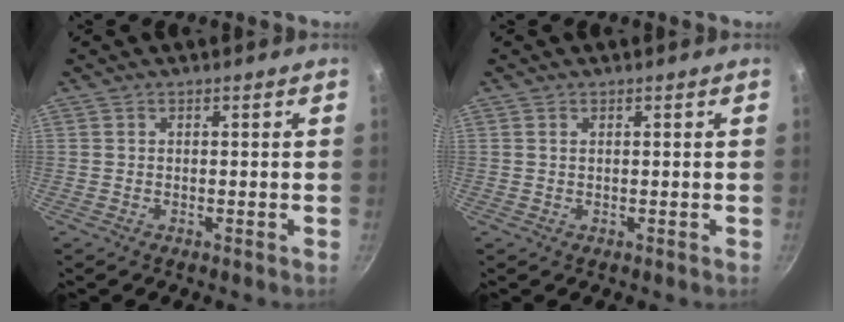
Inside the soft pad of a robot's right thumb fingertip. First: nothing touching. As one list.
[{"total": 0.5, "force": [0.3, 0.2, 0.4], "torque": [-0.010, 0.000, 0.007]}]